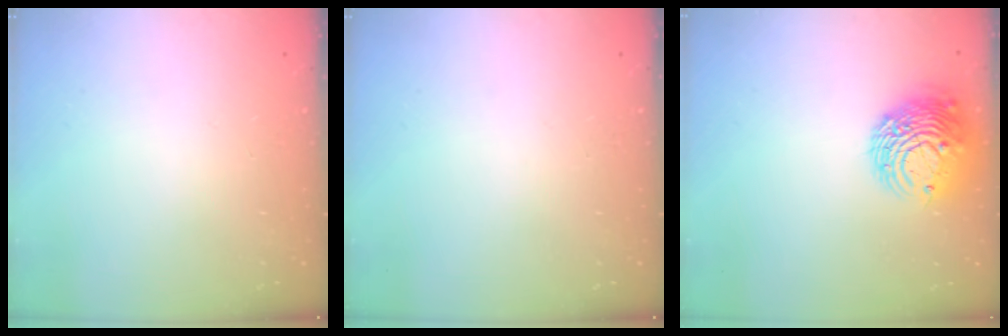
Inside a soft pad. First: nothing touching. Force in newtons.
{"total": 0.0}
{"total": 11.0, "press": 10.9, "slide": 1.6}